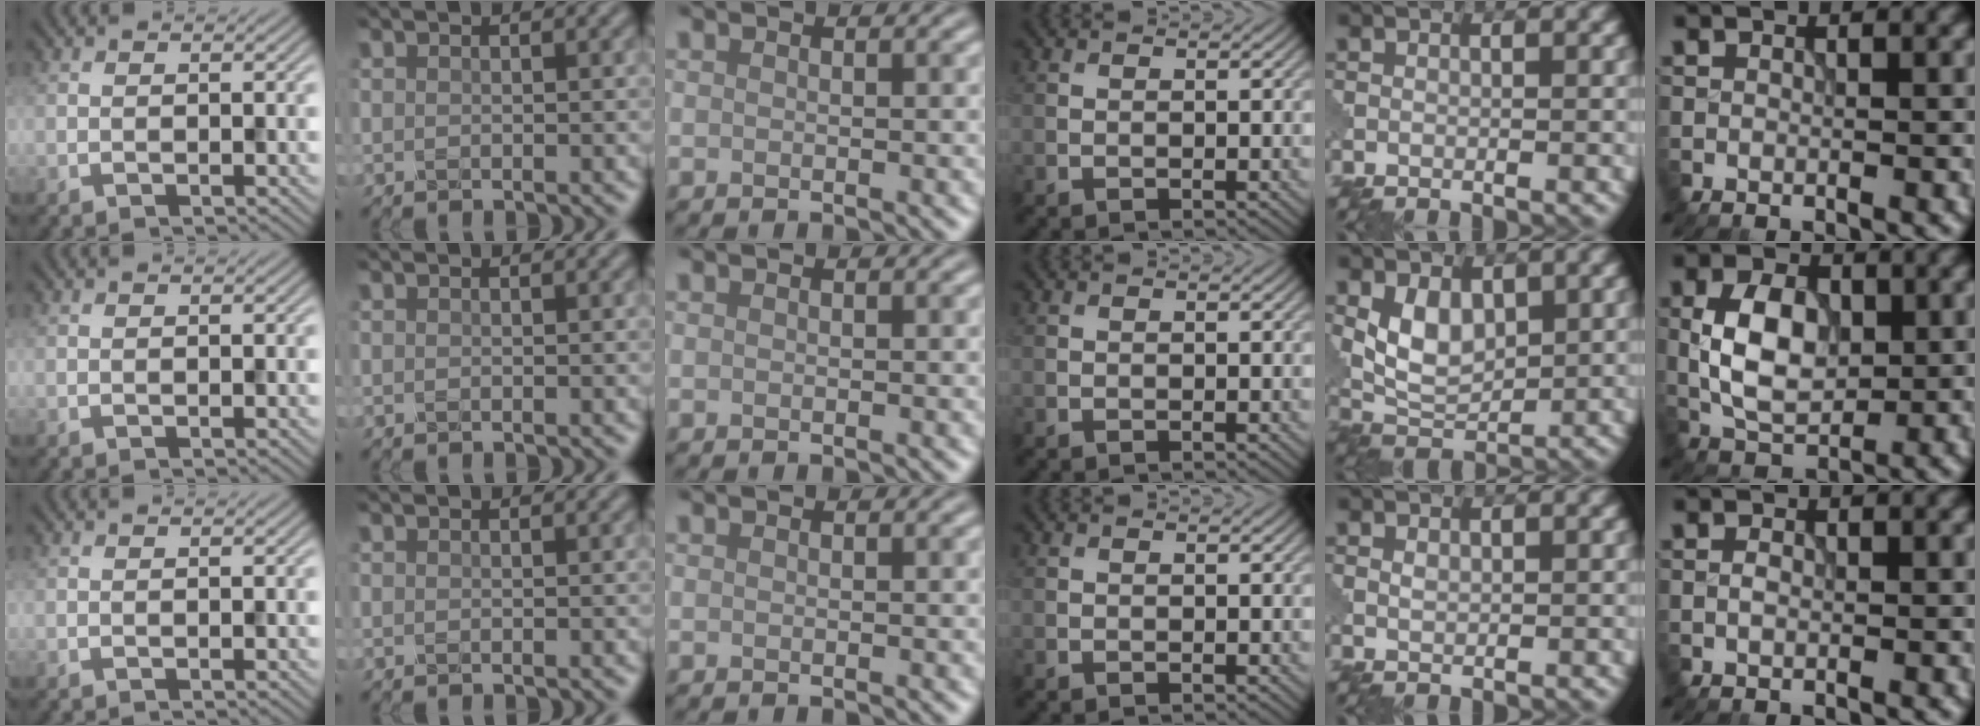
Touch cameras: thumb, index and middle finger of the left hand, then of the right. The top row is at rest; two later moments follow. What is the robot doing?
{"motion": "close", "object": "eyeshadow palette"}